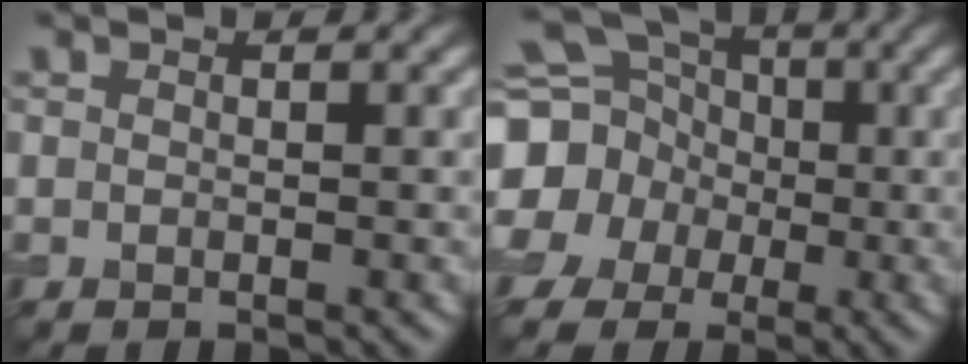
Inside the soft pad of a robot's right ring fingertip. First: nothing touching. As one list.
[{"total": 16.5, "force": [-0.2, 15.5, 5.7], "torque": [-0.172, -0.004, -0.045]}]